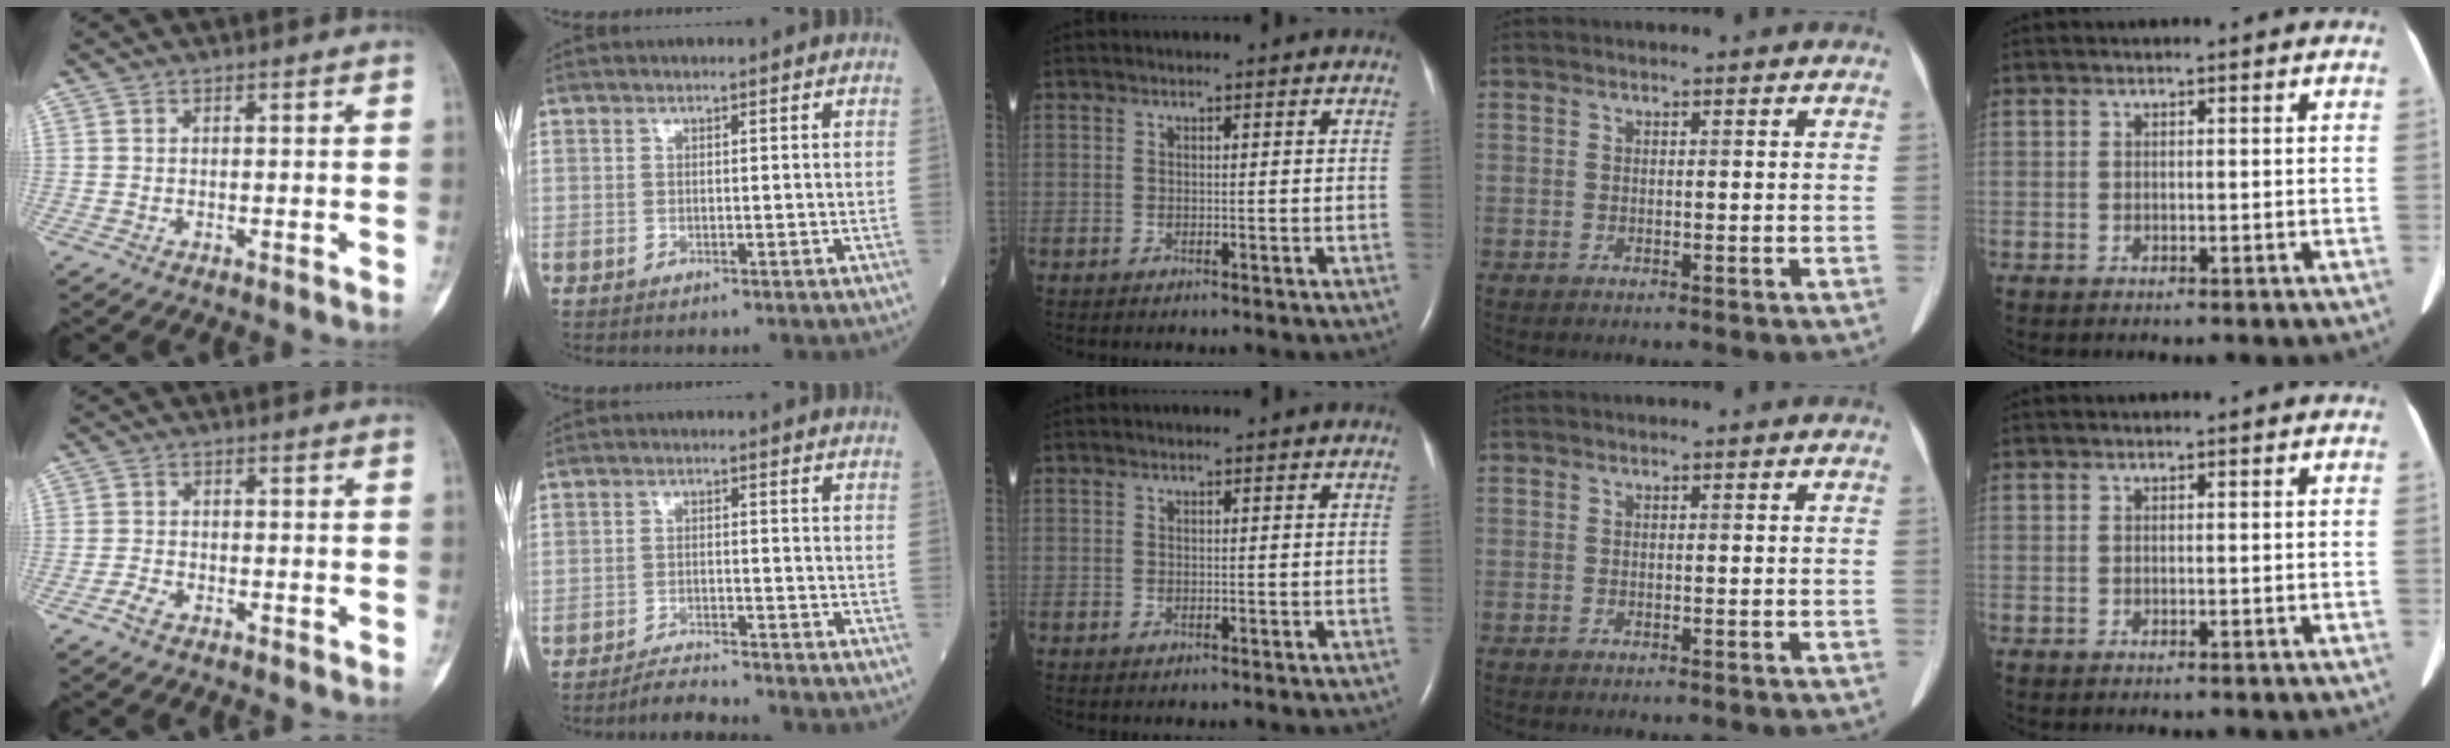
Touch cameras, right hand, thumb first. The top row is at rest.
{"thumb": {"total": 2.3, "force": [-1.5, 1.2, 1.1], "torque": [-0.026, 0.007, -0.030]}, "index": {"total": 3.3, "force": [-3.3, -0.7, 0.3], "torque": [-0.008, -0.018, -0.058]}}